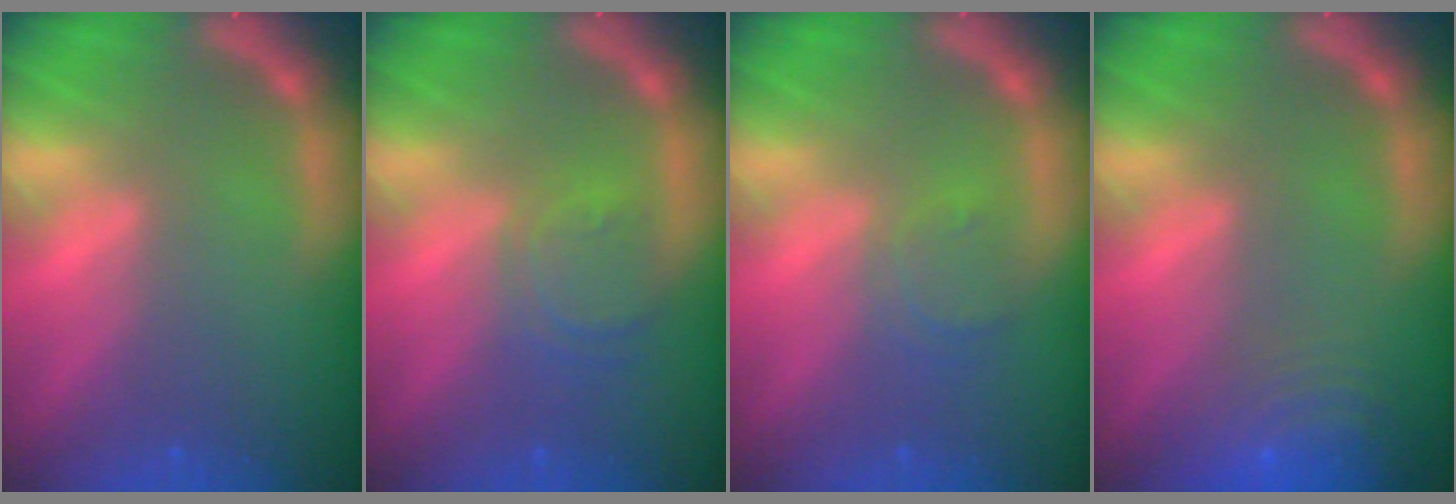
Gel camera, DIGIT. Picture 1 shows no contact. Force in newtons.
{"total": 3.5}
{"total": 2.4}
{"total": 9.1}